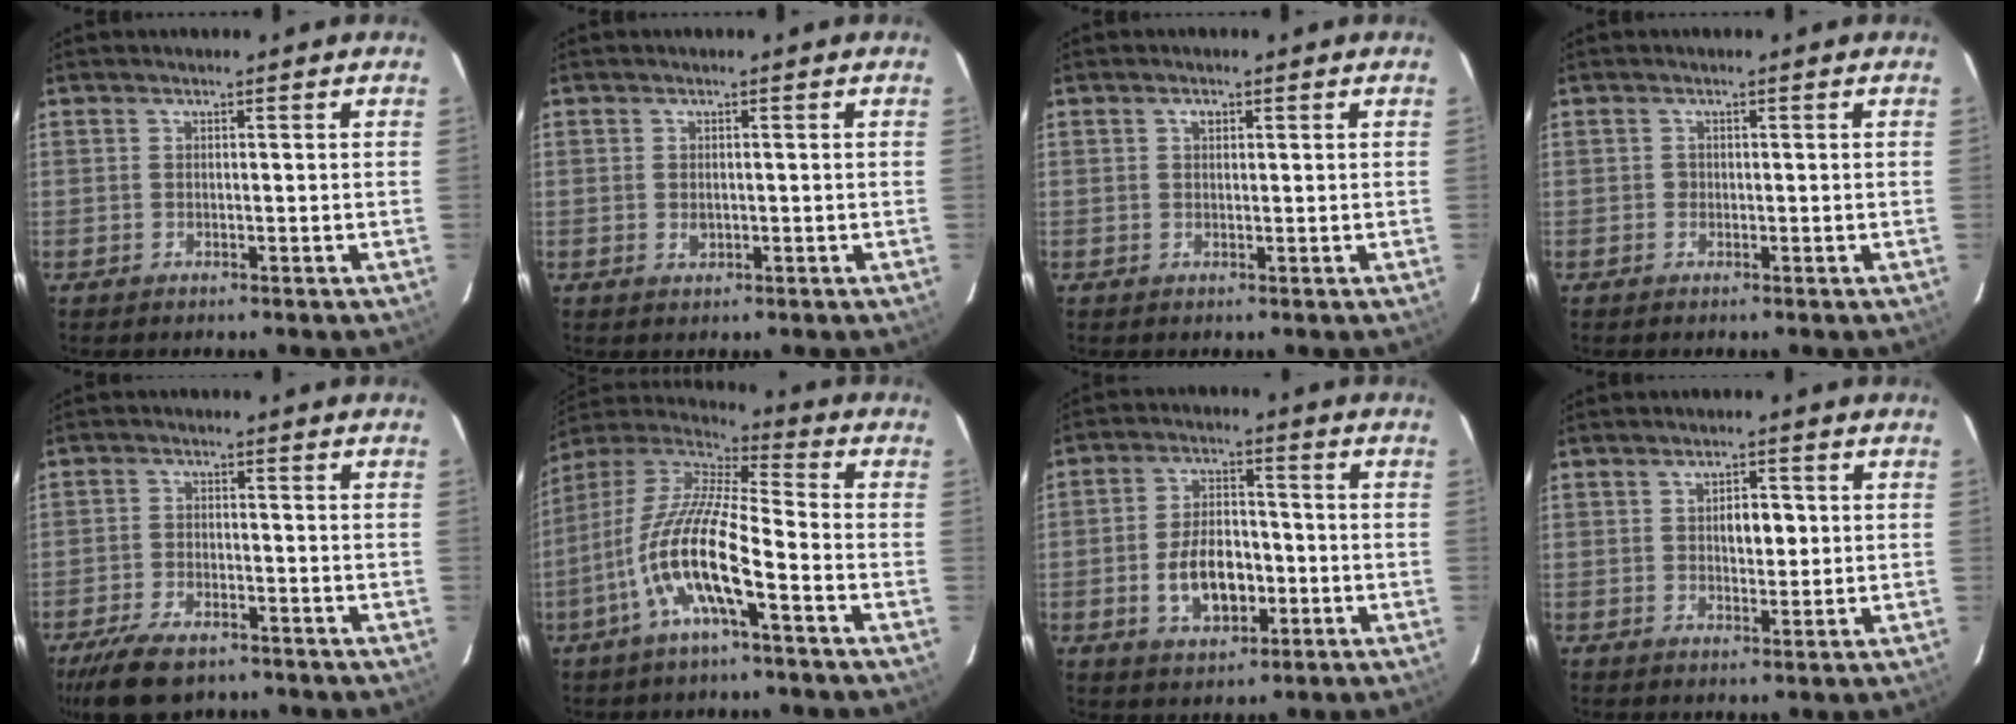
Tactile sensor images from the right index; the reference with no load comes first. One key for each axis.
{"total": 1.5, "fx": -0.2, "fy": 1.1, "fz": 1.0, "tx": -0.018, "ty": 0.001, "tz": -0.002}
{"total": 1.2, "fx": 0.5, "fy": 0.8, "fz": 0.7, "tx": -0.010, "ty": 0.006, "tz": 0.008}
{"total": 0.7, "fx": -0.3, "fy": 0.7, "fz": 0.0, "tx": 0.002, "ty": 0.001, "tz": -0.005}
{"total": 10.1, "fx": -7.7, "fy": 4.1, "fz": 5.2, "tx": -0.131, "ty": -0.017, "tz": -0.135}
{"total": 14.9, "fx": -6.2, "fy": 2.6, "fz": 13.3, "tx": -0.260, "ty": -0.010, "tz": -0.124}
{"total": 10.1, "fx": -2.8, "fy": 6.0, "fz": 7.6, "tx": -0.151, "ty": 0.010, "tz": -0.036}
{"total": 3.8, "fx": 0.6, "fy": 2.1, "fz": 3.0, "tx": -0.046, "ty": 0.007, "tz": 0.011}